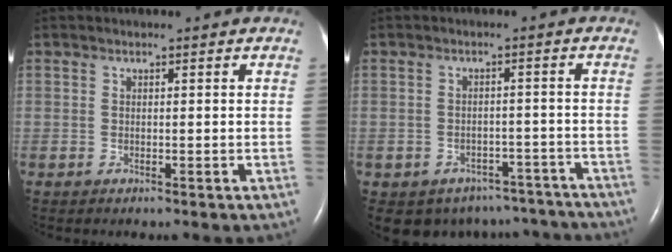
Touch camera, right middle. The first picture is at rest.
{"total": 11.5, "force": [-9.7, 6.0, 1.6], "torque": [-0.016, 0.025, -0.101]}